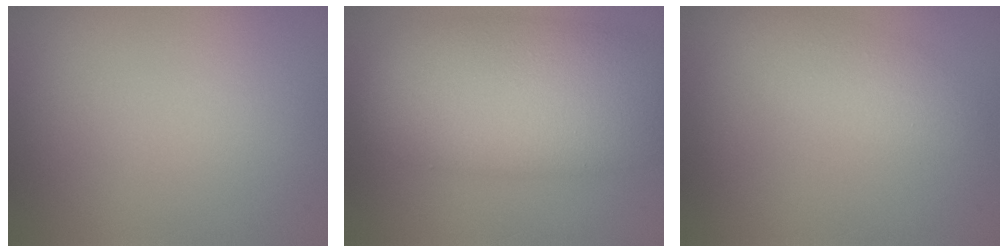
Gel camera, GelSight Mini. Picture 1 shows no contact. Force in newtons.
{"total": 9.6, "press": 9.6, "slide": 0.5}
{"total": 2.4, "press": 2.4, "slide": 0.1}